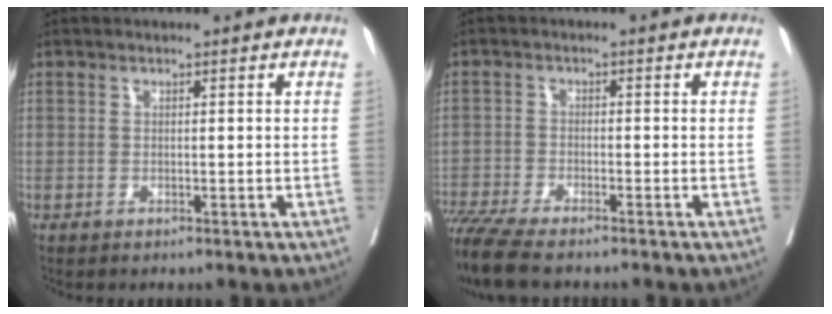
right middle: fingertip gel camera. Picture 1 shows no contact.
{"total": 8.5, "force": [-7.3, 0.7, 4.3], "torque": [-0.084, -0.020, -0.129]}